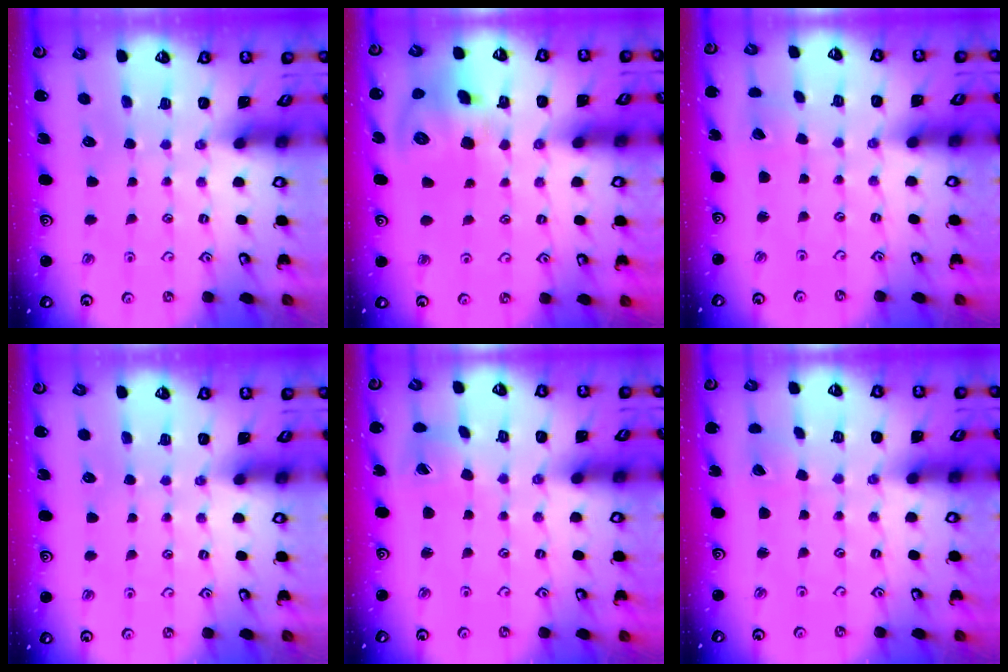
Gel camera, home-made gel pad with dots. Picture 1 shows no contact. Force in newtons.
{"total": 13.6, "press": 13.4, "slide": 2.4}
{"total": 2.3, "press": 2.3, "slide": 0.1}
{"total": 0.0}
{"total": 3.5, "press": 3.5, "slide": 0.4}
{"total": 1.5, "press": 1.5, "slide": 0.2}